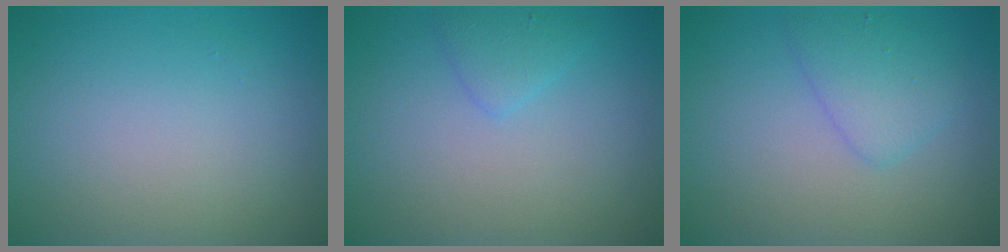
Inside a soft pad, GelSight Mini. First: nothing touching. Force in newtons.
{"total": 1.5, "press": 1.5, "slide": 0.1}
{"total": 2.6, "press": 2.6, "slide": 0.1}